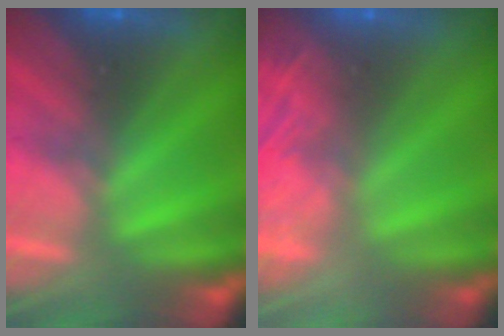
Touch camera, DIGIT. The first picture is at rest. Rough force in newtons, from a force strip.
{"total": 7.0}